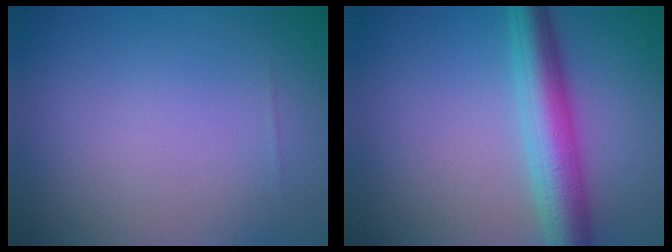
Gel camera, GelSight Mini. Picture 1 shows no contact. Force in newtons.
{"total": 5.8, "press": 5.8, "slide": 0.1}